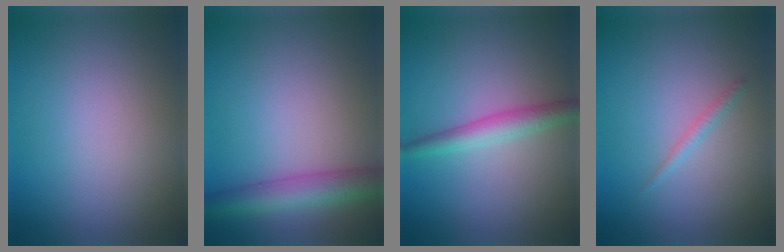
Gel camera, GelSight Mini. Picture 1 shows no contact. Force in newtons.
{"total": 4.8, "press": 4.8, "slide": 0.2}
{"total": 2.7, "press": 2.7, "slide": 0.0}
{"total": 0.9, "press": 0.9, "slide": 0.0}